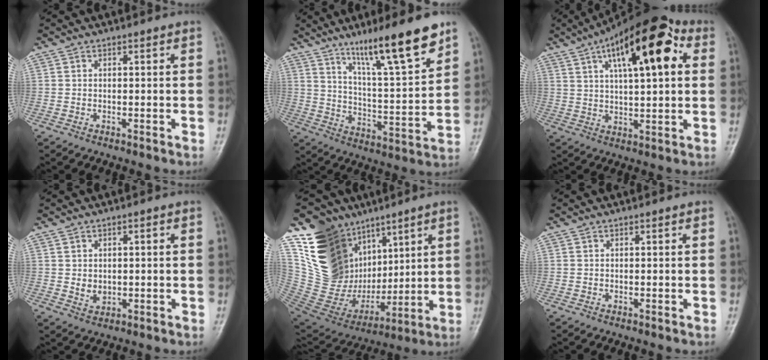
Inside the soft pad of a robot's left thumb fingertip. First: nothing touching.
{"total": 16.6, "force": [11.1, 2.0, 12.2], "torque": [-0.183, -0.063, 0.188]}
{"total": 18.2, "force": [6.8, 7.0, 15.4], "torque": [-0.215, 0.011, 0.098]}
{"total": 2.6, "force": [-0.1, 2.2, 1.5], "torque": [-0.018, -0.002, 0.005]}
{"total": 25.2, "force": [11.4, 18.0, 13.4], "torque": [-0.218, -0.028, 0.235]}
{"total": 0.0}